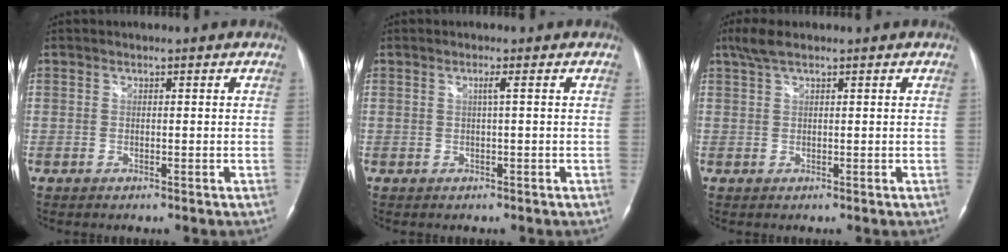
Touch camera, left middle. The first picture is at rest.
{"total": 1.0, "force": [0.2, -0.4, 0.9], "torque": [-0.021, -0.001, 0.004]}
{"total": 3.0, "force": [2.2, 0.6, 2.0], "torque": [-0.051, 0.014, 0.048]}